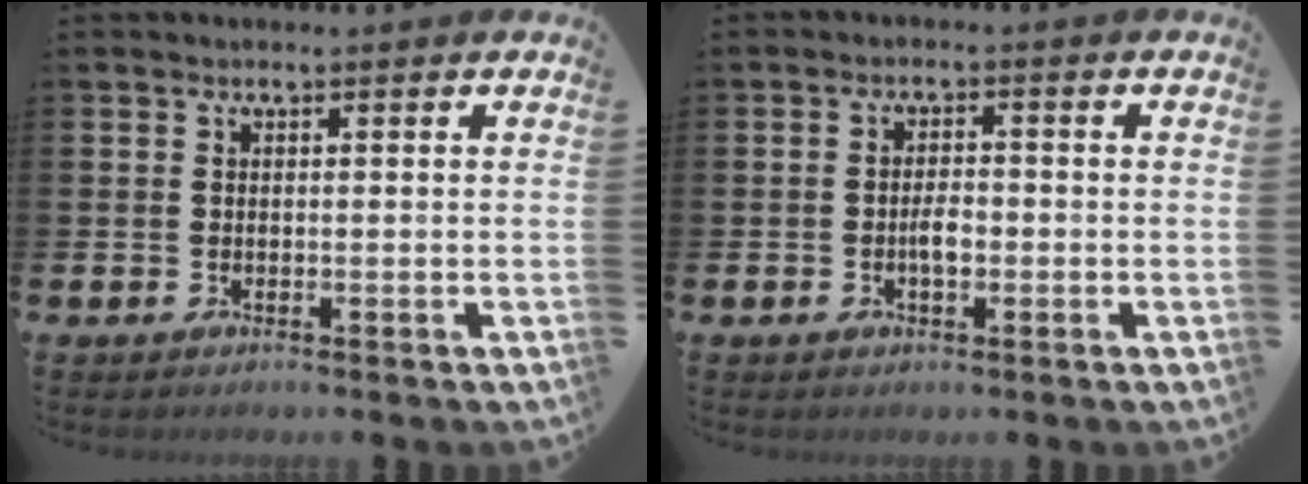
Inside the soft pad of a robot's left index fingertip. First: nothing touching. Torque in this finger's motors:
{"motor_torque": [0.04, 0.11, 0.03, 0.06]}